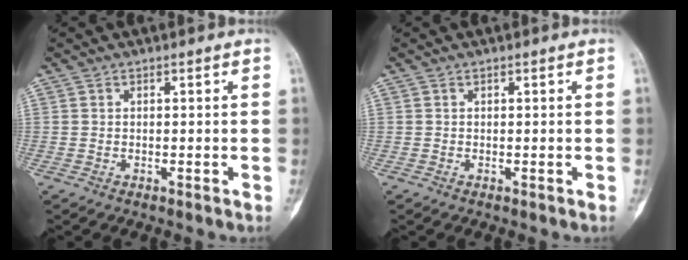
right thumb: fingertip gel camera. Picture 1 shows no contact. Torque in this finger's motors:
{"motor_torque": [2.79, 2.22, 1.22, -1.12, 0.02]}